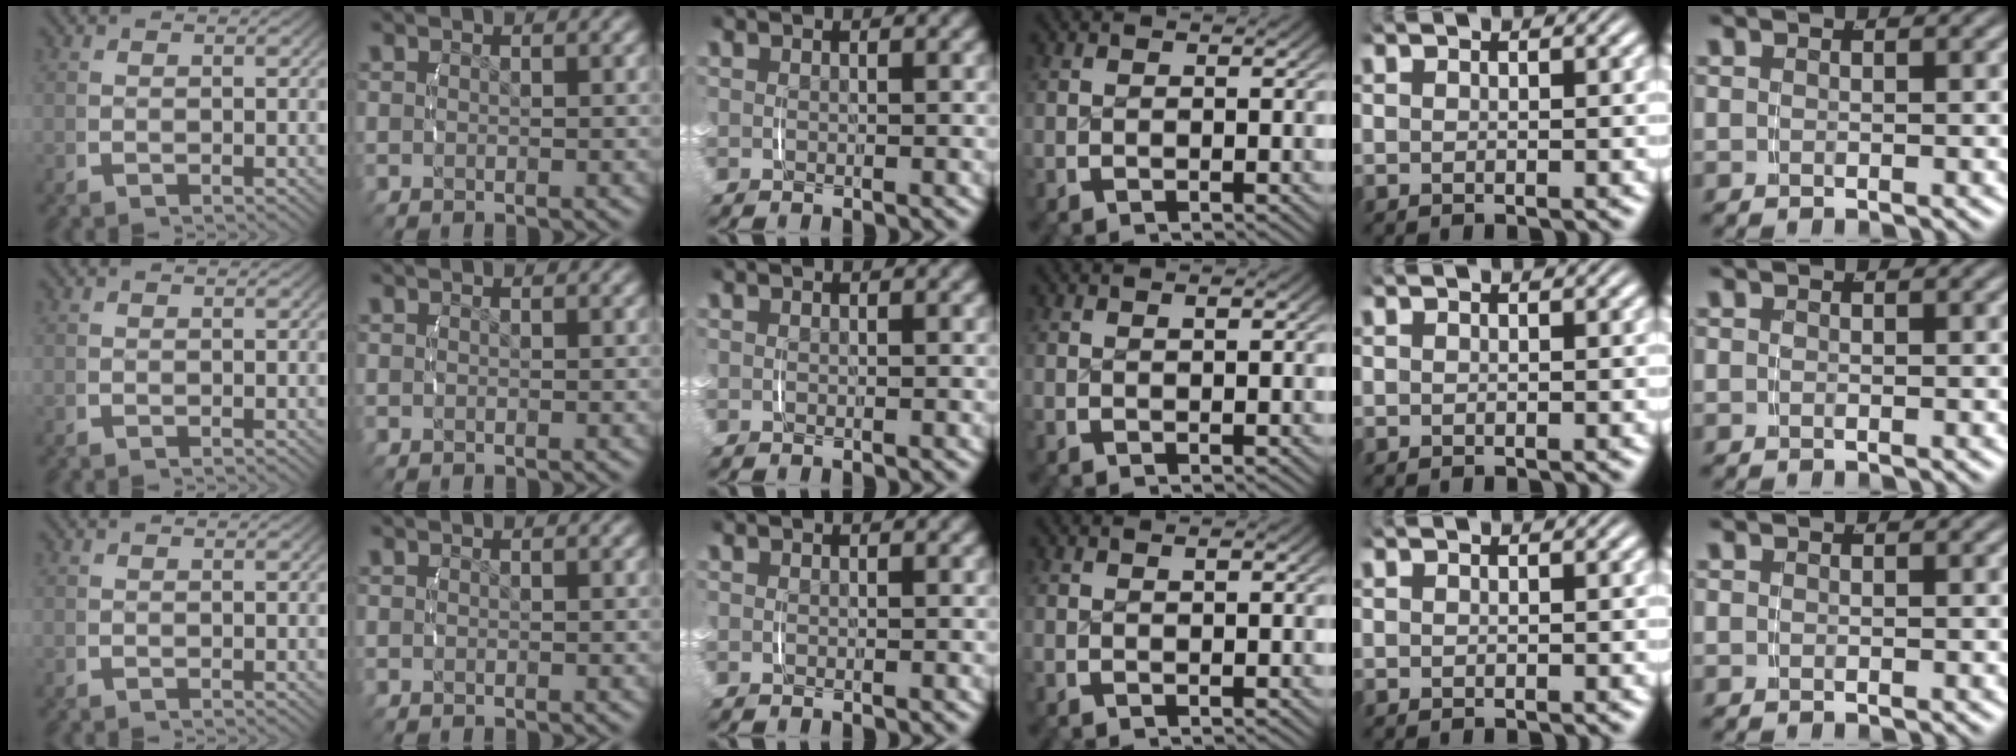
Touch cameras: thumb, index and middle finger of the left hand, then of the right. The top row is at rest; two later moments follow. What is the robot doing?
{"motion": "lift_and_place", "object": "small bumper sticker"}